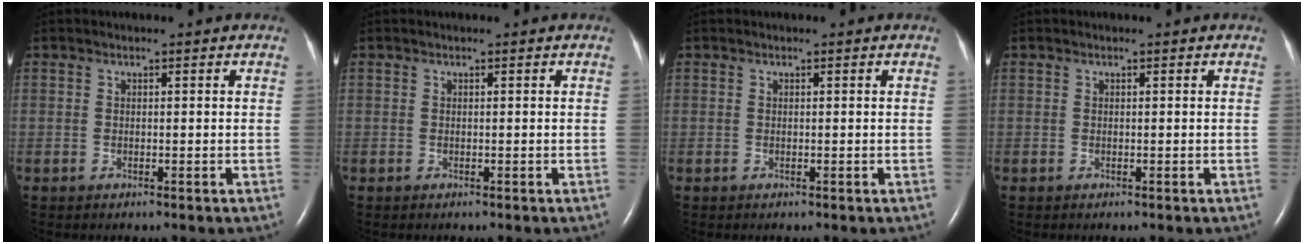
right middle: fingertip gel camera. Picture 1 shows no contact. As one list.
[{"total": 0.0}, {"total": 0.0}, {"total": 0.0}]